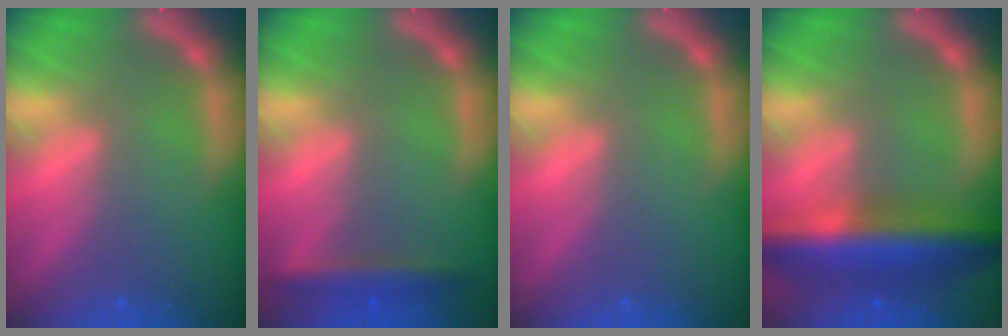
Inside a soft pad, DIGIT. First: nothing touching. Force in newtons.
{"total": 2.9}
{"total": 0.0}
{"total": 8.9}